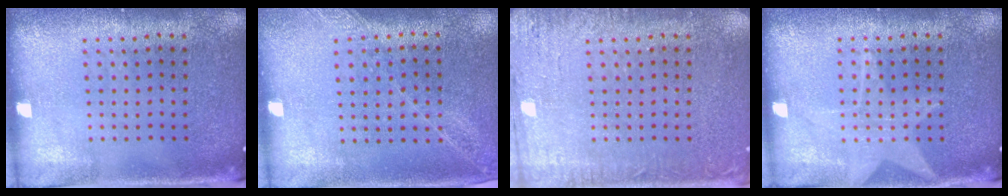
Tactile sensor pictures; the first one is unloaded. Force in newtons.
{"total": 1.2, "press": 1.2, "slide": 0.2}
{"total": 3.1, "press": 3.1, "slide": 0.3}
{"total": 1.8, "press": 1.8, "slide": 0.3}